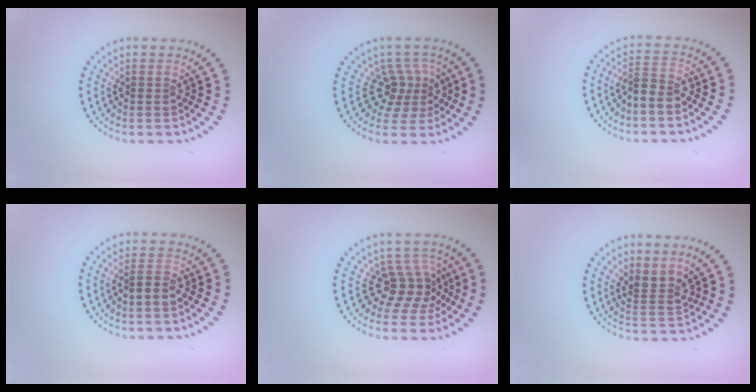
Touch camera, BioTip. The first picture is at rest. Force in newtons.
{"total": 3.1, "press": 2.2, "slide": 2.1}
{"total": 2.1, "press": 1.9, "slide": 0.9}
{"total": 1.8, "press": 1.7, "slide": 0.6}
{"total": 3.4, "press": 2.8, "slide": 2.0}
{"total": 2.4, "press": 1.8, "slide": 1.6}